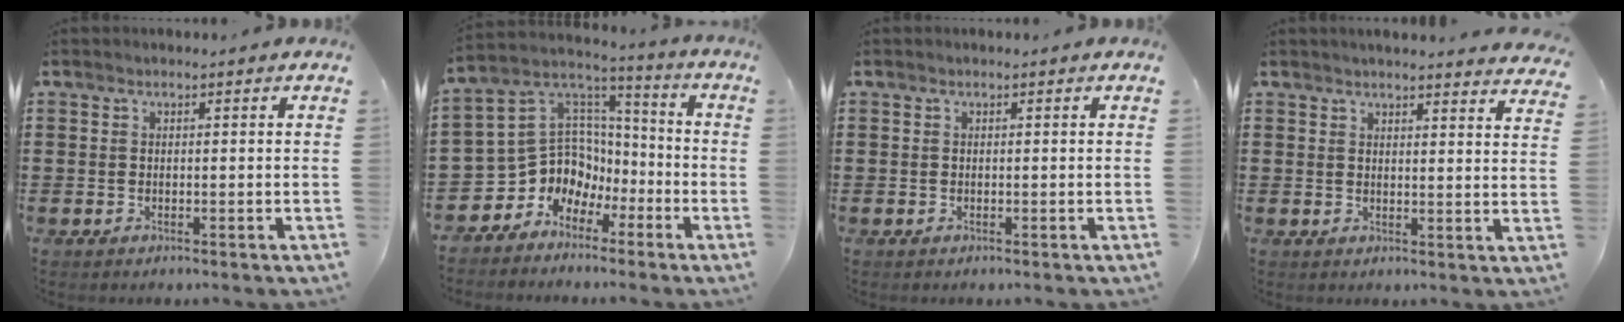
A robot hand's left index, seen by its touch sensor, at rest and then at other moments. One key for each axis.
{"total": 8.2, "fx": -2.9, "fy": 7.6, "fz": 1.0, "tx": -0.058, "ty": -0.018, "tz": -0.054}
{"total": 0.0}
{"total": 3.0, "fx": 3.0, "fy": 0.0, "fz": 0.0, "tx": -0.010, "ty": -0.012, "tz": 0.057}